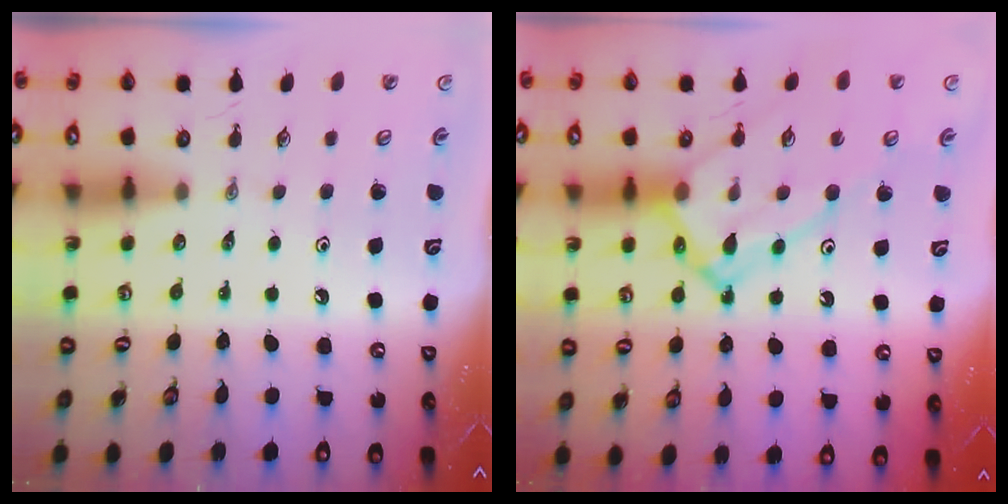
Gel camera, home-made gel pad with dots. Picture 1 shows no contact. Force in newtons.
{"total": 14.9, "press": 14.8, "slide": 1.3}